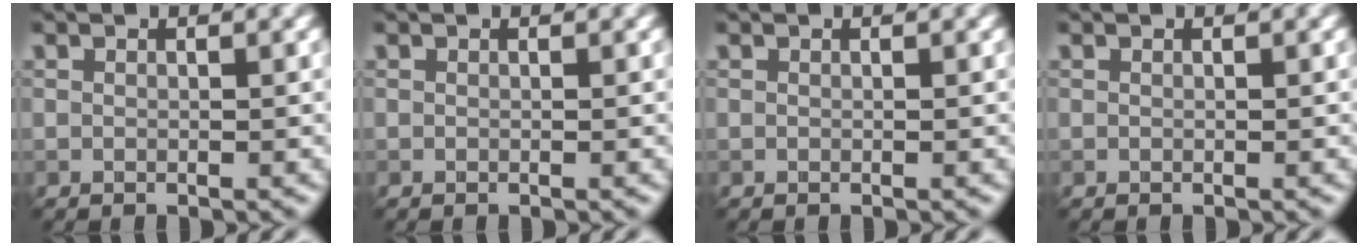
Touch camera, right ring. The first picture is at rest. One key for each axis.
{"total": 0.0}
{"total": 0.0}
{"total": 0.0}